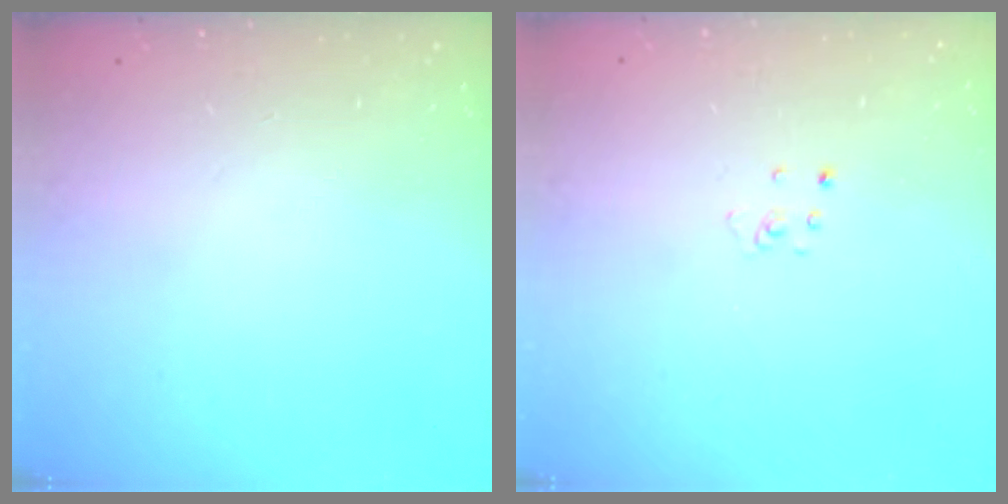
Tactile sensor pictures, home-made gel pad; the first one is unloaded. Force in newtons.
{"total": 2.6, "press": 2.6, "slide": 0.3}